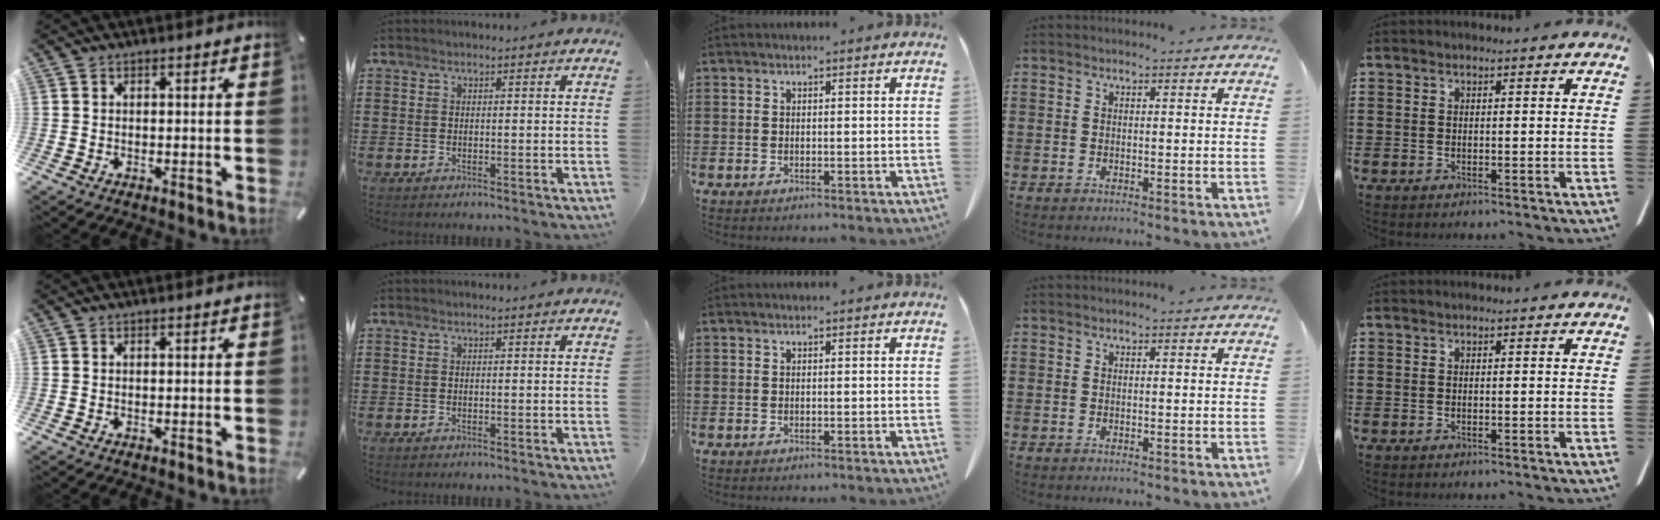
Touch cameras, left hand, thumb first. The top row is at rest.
{}